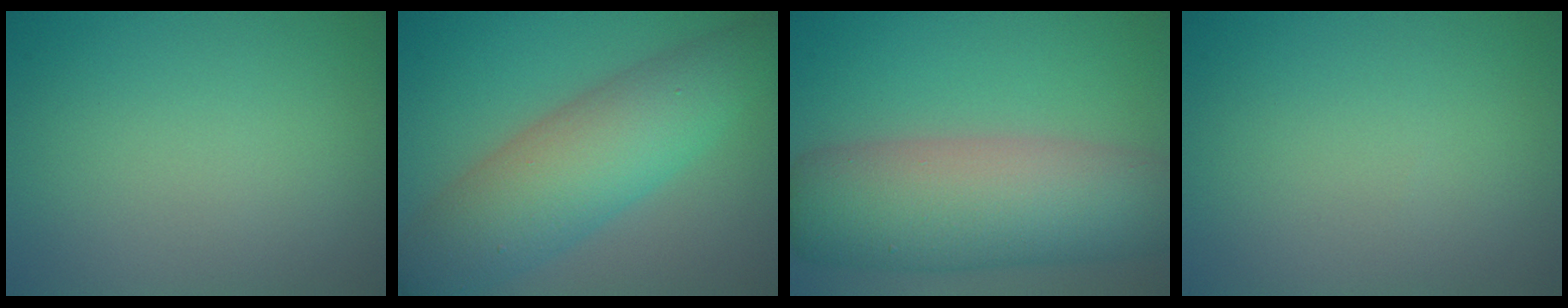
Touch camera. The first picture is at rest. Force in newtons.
{"total": 8.7, "press": 8.7, "slide": 0.2}
{"total": 11.1, "press": 11.1, "slide": 0.7}
{"total": 0.0}